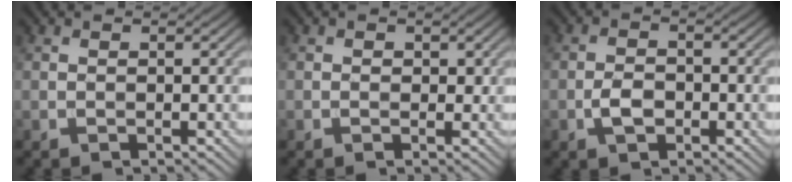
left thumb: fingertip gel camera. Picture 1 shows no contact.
{"total": 0.8, "force": [0.1, 0.7, 0.5], "torque": [-0.004, -0.005, 0.000]}
{"total": 2.9, "force": [-1.2, 1.7, 2.0], "torque": [-0.040, 0.001, -0.024]}